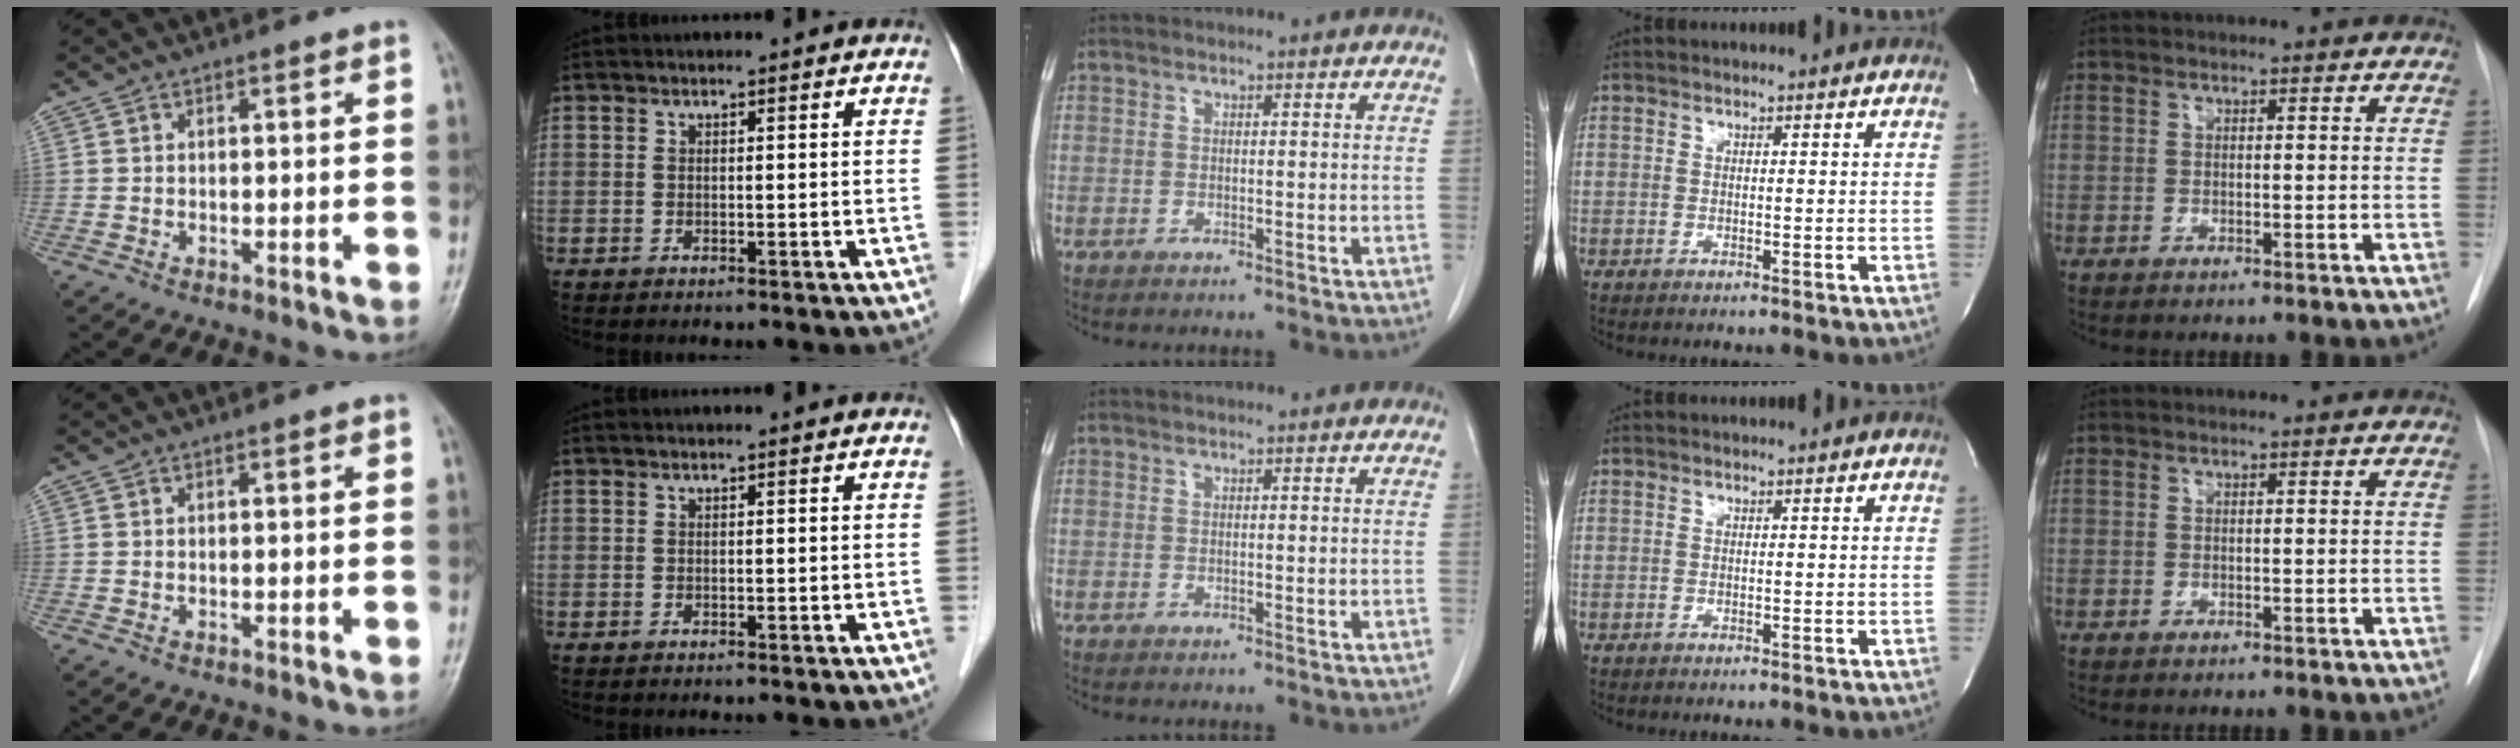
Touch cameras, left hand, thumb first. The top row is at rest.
{}